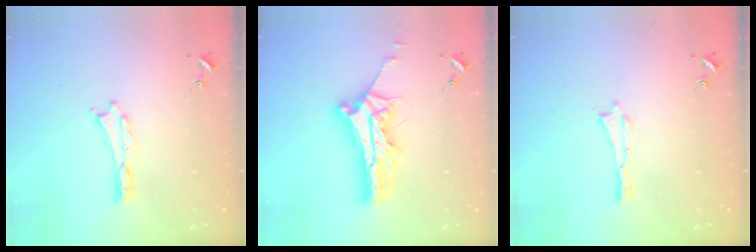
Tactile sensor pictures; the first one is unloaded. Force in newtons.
{"total": 11.0, "press": 11.0, "slide": 0.8}
{"total": 0.0}